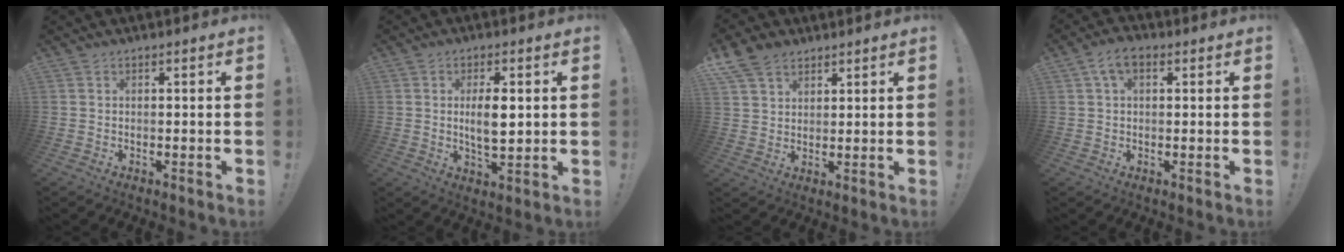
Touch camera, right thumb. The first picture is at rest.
{"total": 7.2, "force": [0.9, 2.8, 6.5], "torque": [-0.117, -0.009, 0.008]}
{"total": 8.2, "force": [5.5, 5.3, 3.0], "torque": [-0.051, -0.024, 0.109]}
{"total": 5.5, "force": [2.0, 3.1, 4.1], "torque": [-0.070, 0.004, 0.038]}